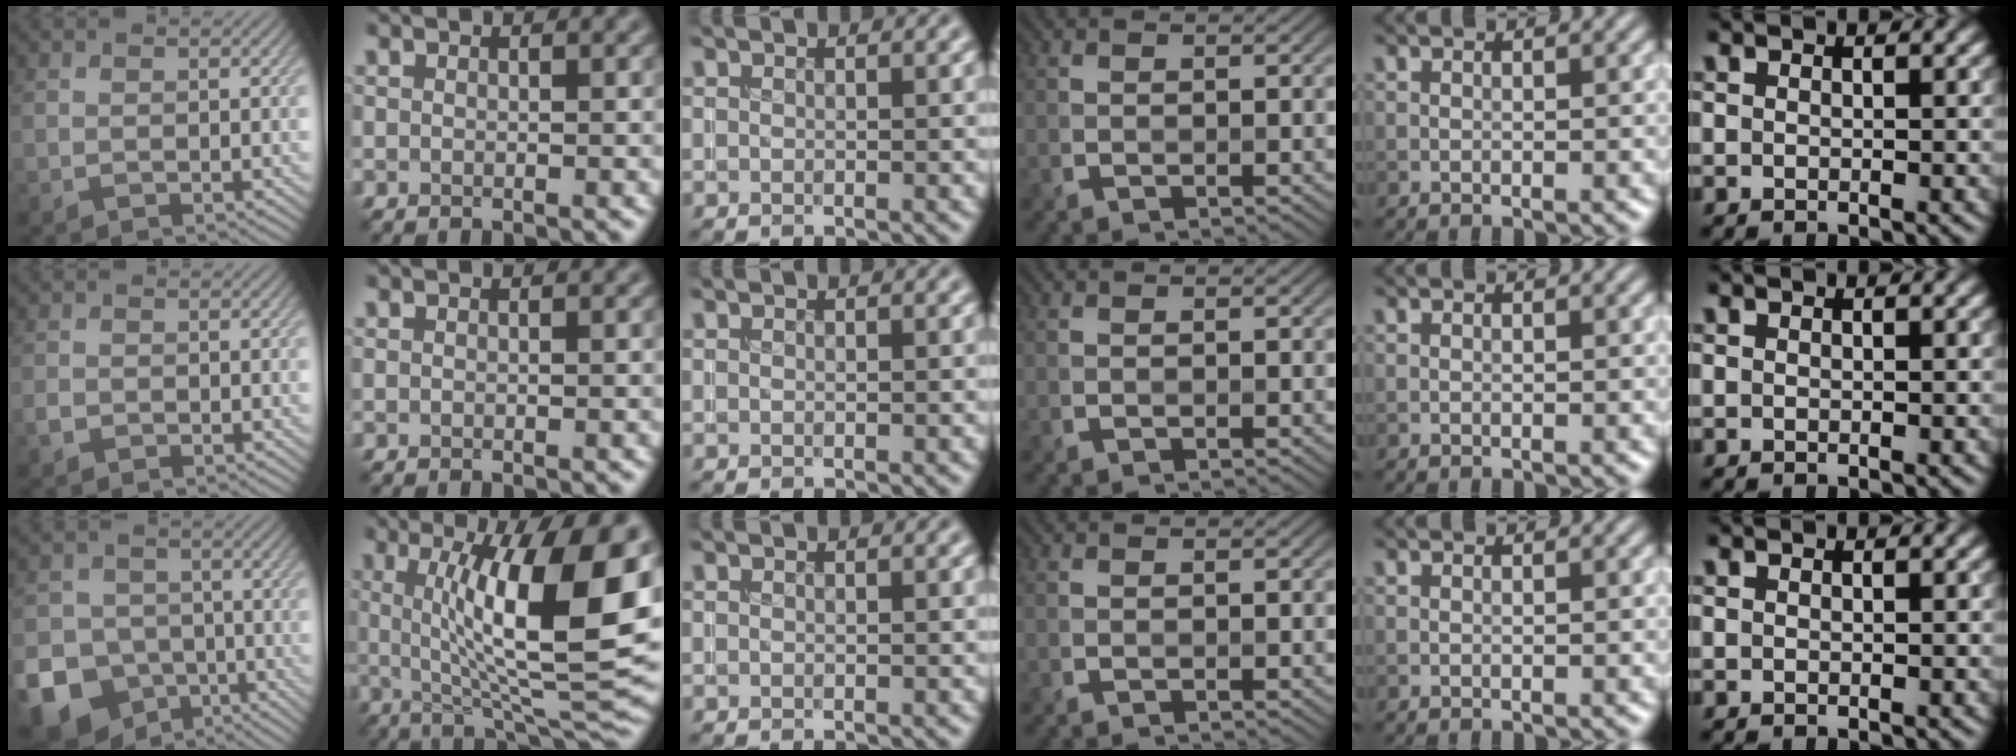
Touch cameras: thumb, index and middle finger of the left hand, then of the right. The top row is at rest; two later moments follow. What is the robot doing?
{"motion": "insert", "object": "coin"}